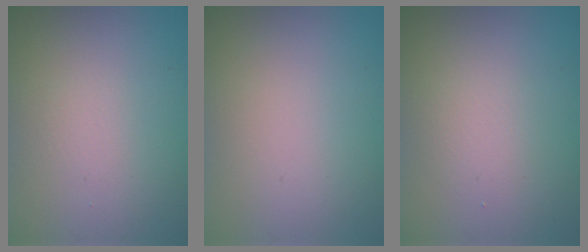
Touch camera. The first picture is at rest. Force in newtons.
{"total": 0.0}
{"total": 1.6, "press": 1.6, "slide": 0.1}